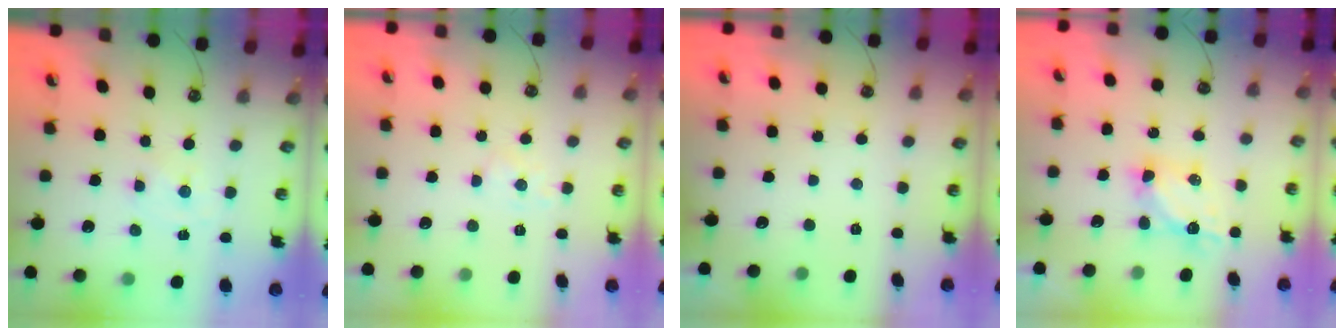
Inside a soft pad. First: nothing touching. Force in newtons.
{"total": 4.6, "press": 4.5, "slide": 1.0}
{"total": 0.0}
{"total": 6.1, "press": 6.1, "slide": 0.3}